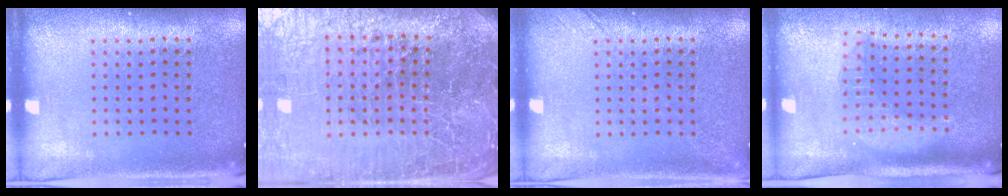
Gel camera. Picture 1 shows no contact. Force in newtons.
{"total": 7.7, "press": 6.7, "slide": 3.9}
{"total": 1.4, "press": 1.3, "slide": 0.3}
{"total": 1.8, "press": 1.5, "slide": 0.9}